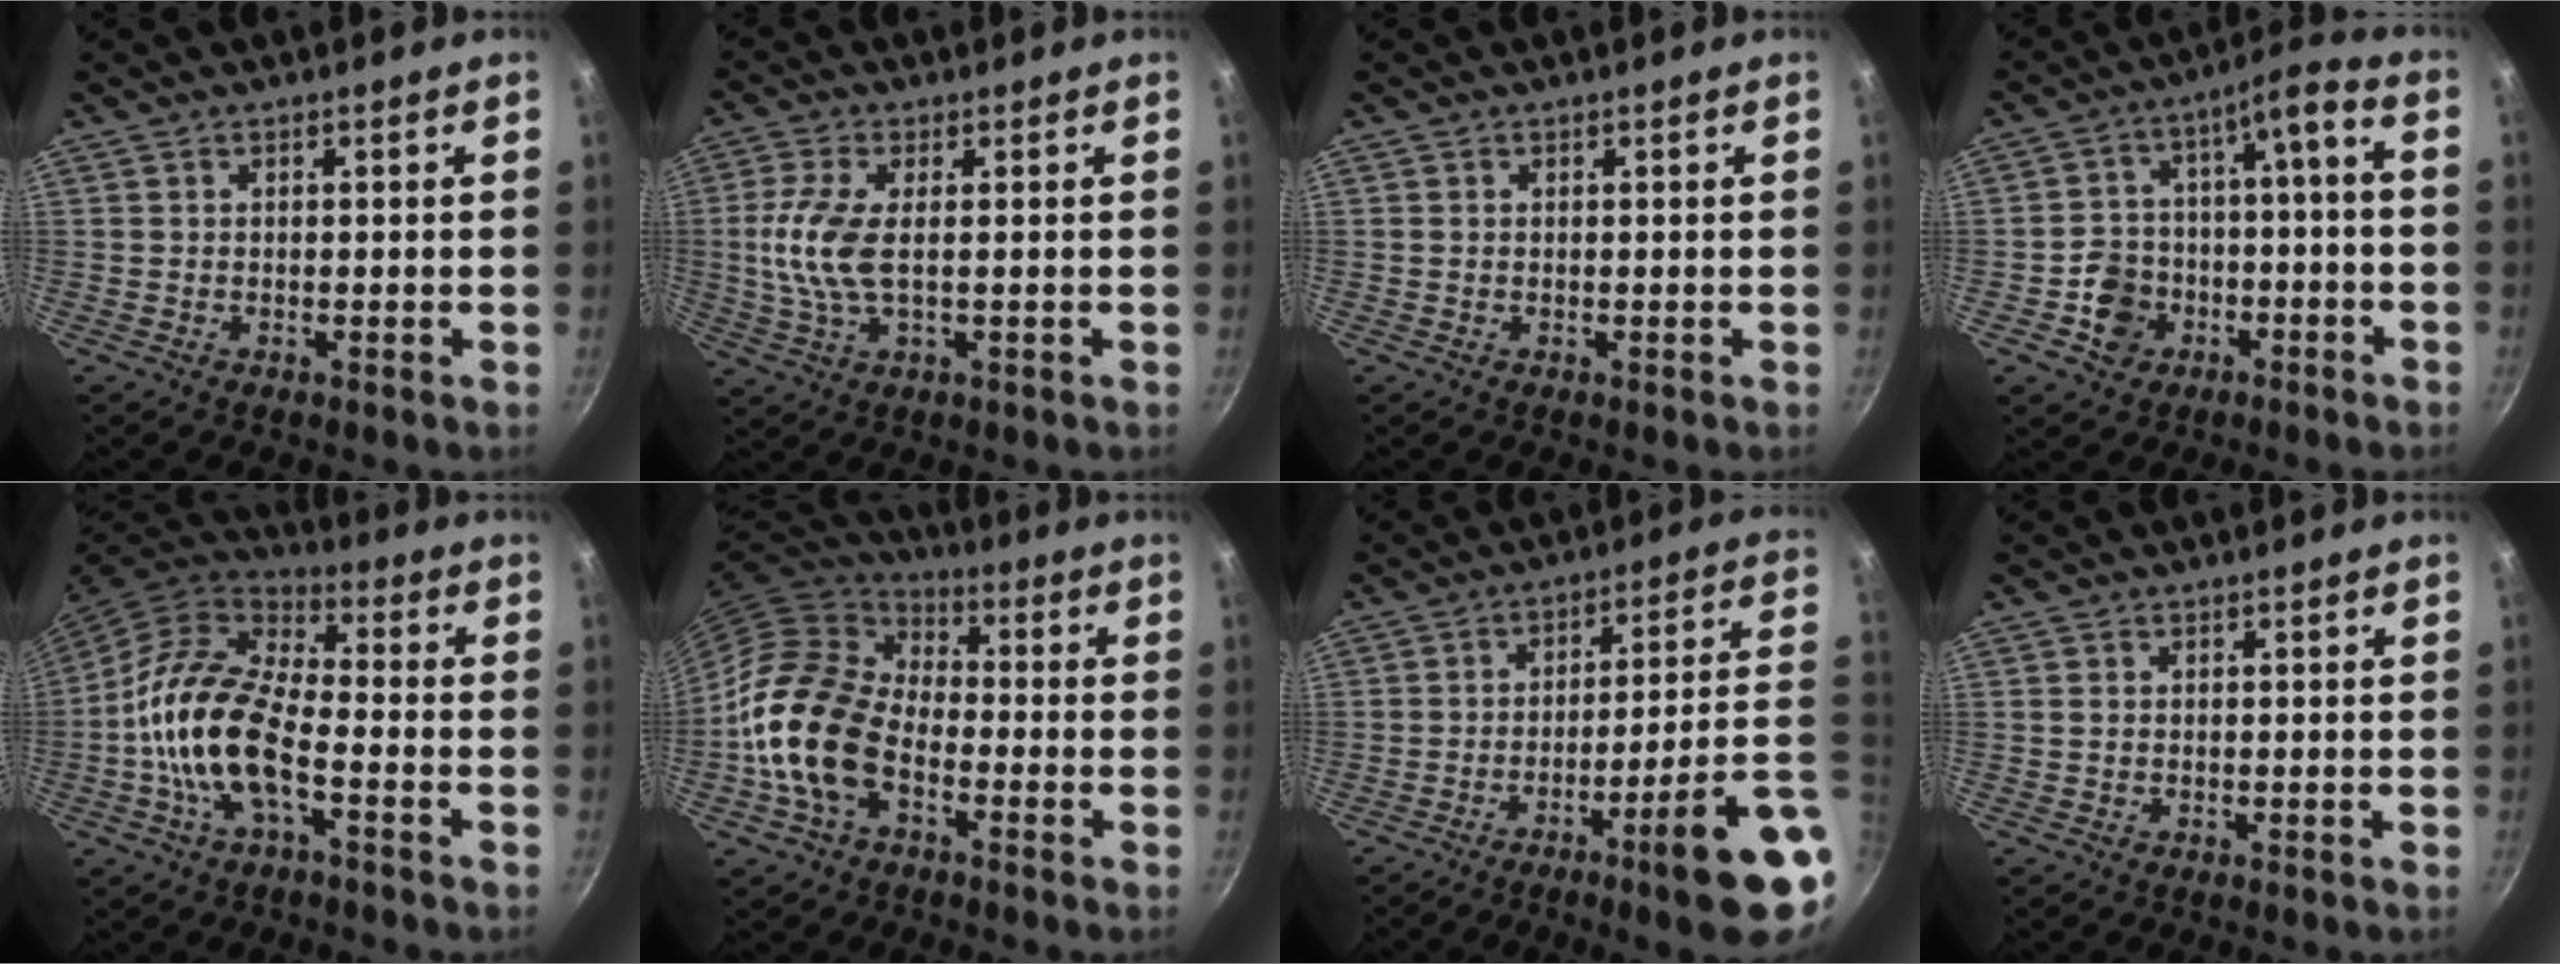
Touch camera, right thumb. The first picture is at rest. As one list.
[{"total": 8.5, "force": [0.3, 3.5, 7.7], "torque": [-0.174, 0.002, 0.003]}, {"total": 0.0}, {"total": 10.7, "force": [-3.9, 7.6, 6.4], "torque": [-0.101, 0.063, -0.050]}, {"total": 16.1, "force": [-4.1, 7.5, 13.6], "torque": [-0.250, 0.036, -0.091]}, {"total": 17.2, "force": [-5.0, 11.2, 12.1], "torque": [-0.201, 0.040, -0.114]}, {"total": 16.5, "force": [-5.5, 1.7, 15.5], "torque": [-0.204, 0.035, -0.075]}, {"total": 0.7, "force": [0.1, 0.6, 0.3], "torque": [-0.004, 0.002, 0.002]}]